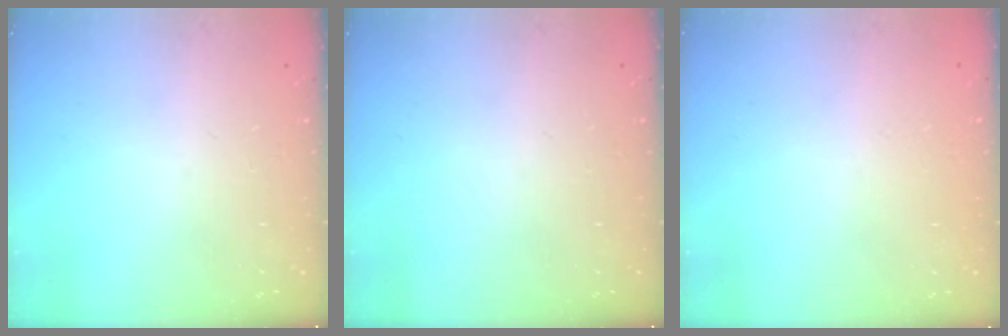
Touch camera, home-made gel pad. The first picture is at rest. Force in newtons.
{"total": 0.0}
{"total": 0.5, "press": 0.5, "slide": 0.1}